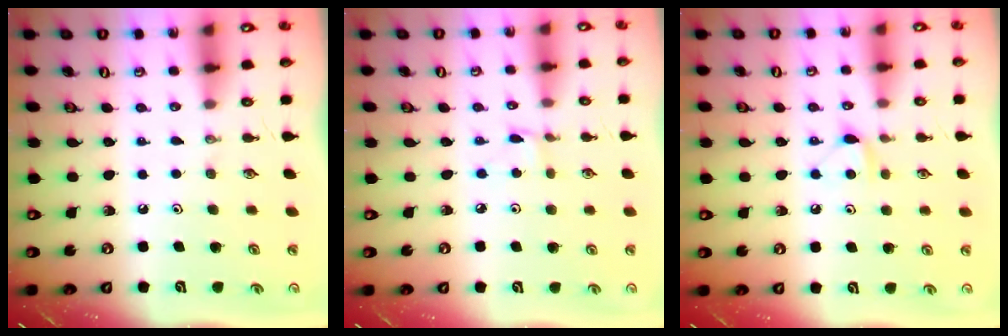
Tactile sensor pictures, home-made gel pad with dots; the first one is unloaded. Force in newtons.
{"total": 1.2, "press": 1.2, "slide": 0.1}
{"total": 6.1, "press": 6.0, "slide": 0.8}